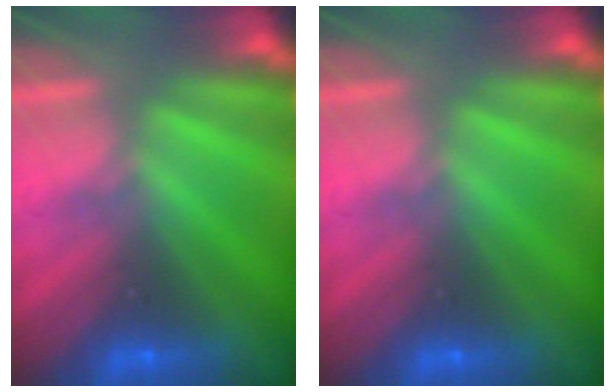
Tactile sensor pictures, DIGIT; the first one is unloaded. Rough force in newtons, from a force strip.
{"total": 0.0}